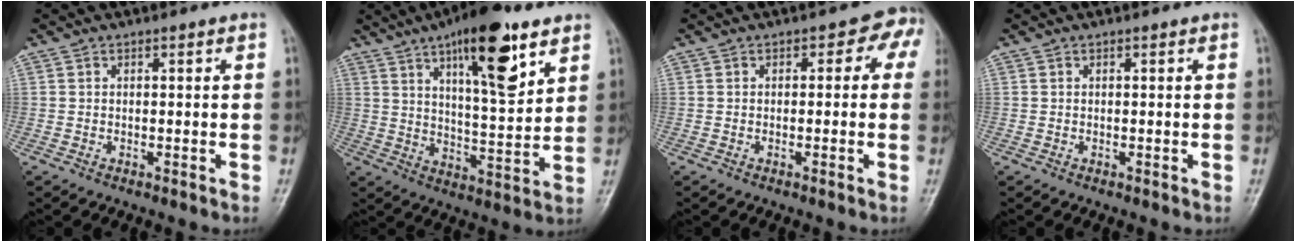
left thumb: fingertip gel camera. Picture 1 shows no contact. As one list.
[{"total": 16.6, "force": [9.1, 5.2, 12.9], "torque": [-0.170, -0.042, 0.144]}, {"total": 3.8, "force": [0.3, 2.8, 2.6], "torque": [0.015, 0.014, -0.013]}, {"total": 0.0}]